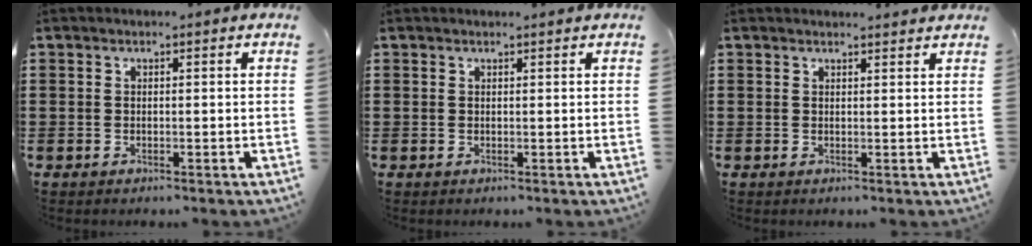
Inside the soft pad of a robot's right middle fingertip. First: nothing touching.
{"total": 0.5, "force": [0.5, 0.0, 0.1], "torque": [-0.004, -0.003, 0.011]}
{"total": 1.3, "force": [1.3, 0.0, 0.1], "torque": [0.004, -0.005, 0.024]}